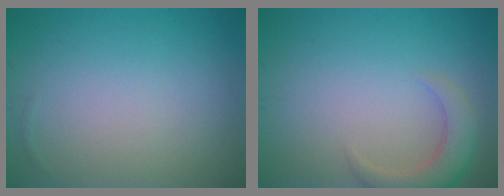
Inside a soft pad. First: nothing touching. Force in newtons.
{"total": 3.5, "press": 3.5, "slide": 0.4}